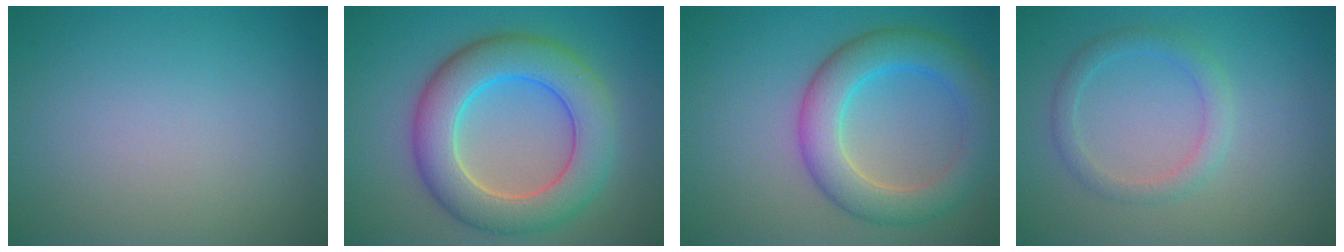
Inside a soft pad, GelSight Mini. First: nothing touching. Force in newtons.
{"total": 8.3, "press": 8.3, "slide": 0.7}
{"total": 6.2, "press": 6.2, "slide": 0.2}
{"total": 2.1, "press": 2.1, "slide": 0.1}